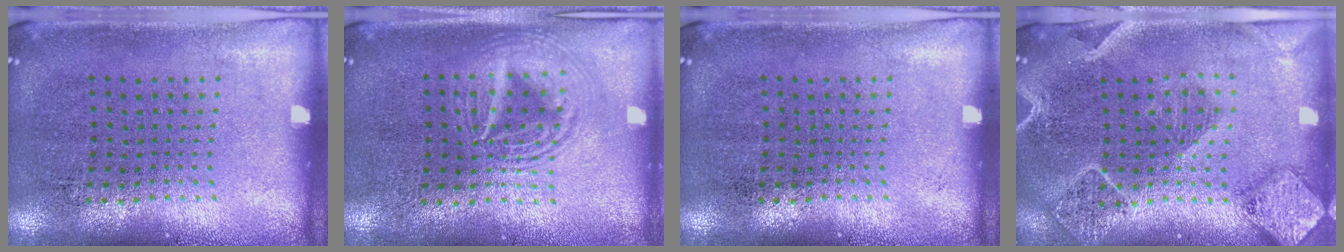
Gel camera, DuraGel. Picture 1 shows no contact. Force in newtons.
{"total": 2.8, "press": 2.8, "slide": 0.3}
{"total": 0.0}
{"total": 2.3, "press": 2.1, "slide": 0.9}